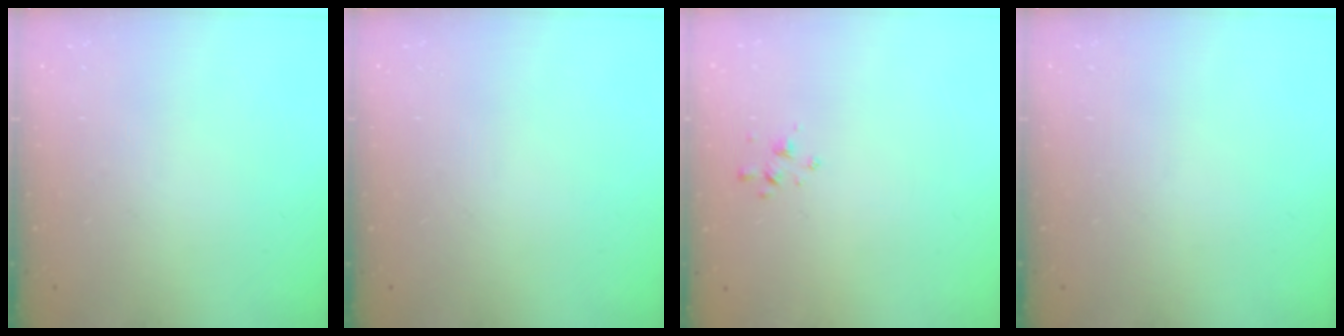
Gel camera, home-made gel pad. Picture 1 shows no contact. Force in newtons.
{"total": 0.0}
{"total": 1.7, "press": 1.7, "slide": 0.3}
{"total": 0.0}